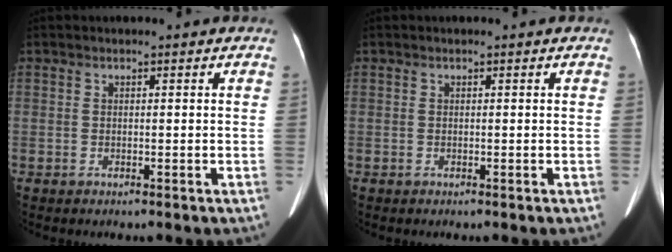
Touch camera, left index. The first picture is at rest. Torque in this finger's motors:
{"motor_torque": [0.04, 0.04, 0.00, 0.00]}